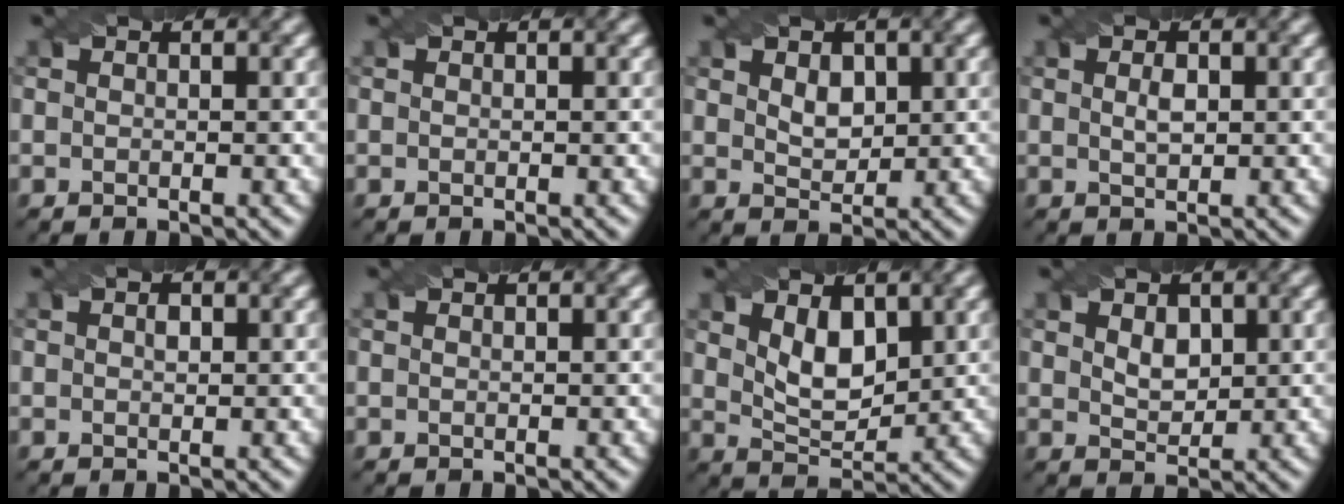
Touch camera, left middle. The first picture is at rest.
{"total": 0.0}
{"total": 2.2, "force": [0.8, 1.4, 1.4], "torque": [-0.025, -0.001, 0.017]}
{"total": 1.5, "force": [0.4, 0.7, 1.2], "torque": [-0.026, 0.001, 0.010]}
{"total": 0.8, "force": [0.1, 0.5, 0.6], "torque": [-0.010, 0.003, 0.002]}
{"total": 0.0}
{"total": 3.9, "force": [1.5, 2.2, 2.8], "torque": [-0.060, -0.006, 0.032]}
{"total": 2.1, "force": [0.8, 1.4, 1.4], "torque": [-0.025, 0.000, 0.017]}